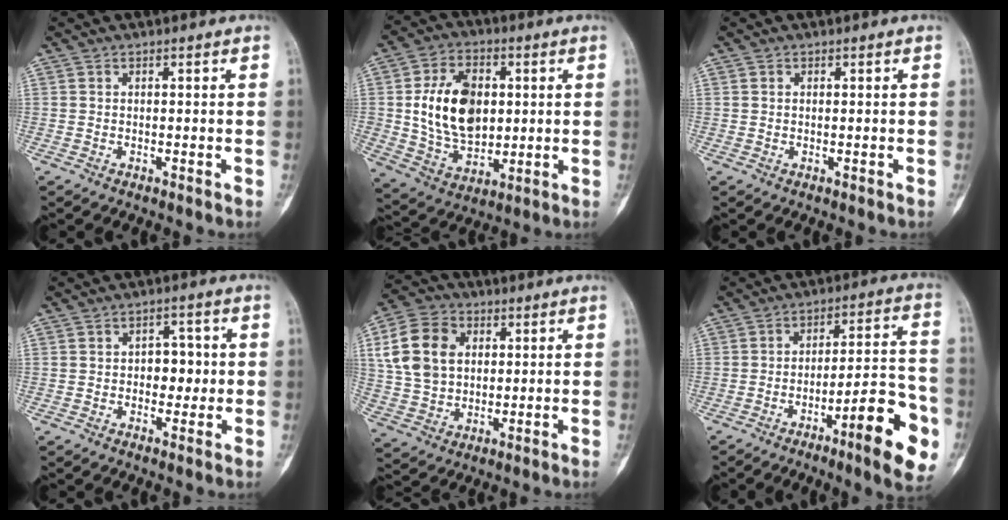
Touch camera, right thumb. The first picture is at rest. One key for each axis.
{"total": 15.7, "fx": 2.0, "fy": 10.6, "fz": 11.4, "tx": -0.165, "ty": -0.009, "tz": 0.042}
{"total": 0.0}
{"total": 5.0, "fx": 0.0, "fy": 3.6, "fz": 3.5, "tx": -0.015, "ty": 0.007, "tz": -0.003}
{"total": 14.3, "fx": 3.6, "fy": 10.8, "fz": 8.6, "tx": -0.136, "ty": 0.005, "tz": 0.066}
{"total": 15.1, "fx": -6.5, "fy": 3.1, "fz": 13.2, "tx": -0.169, "ty": 0.033, "tz": -0.092}